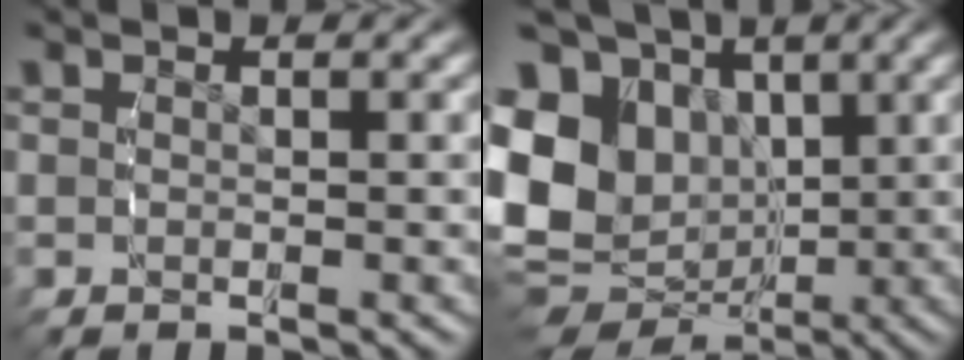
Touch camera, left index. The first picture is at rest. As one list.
[{"total": 15.9, "force": [-0.5, 13.0, 9.2], "torque": [-0.194, -0.057, 0.012]}]